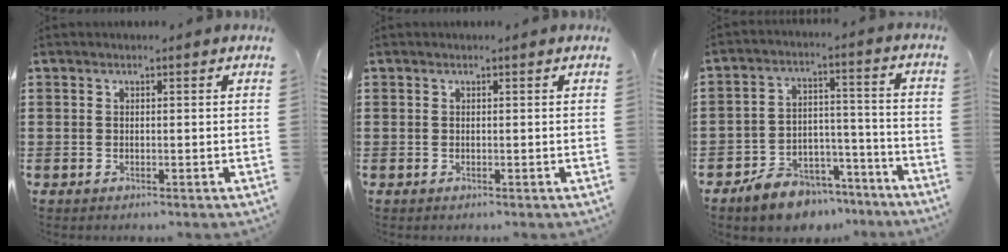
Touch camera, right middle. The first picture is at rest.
{"total": 0.0}
{"total": 7.3, "force": [-6.6, 2.9, 1.3], "torque": [-0.023, 0.033, -0.125]}